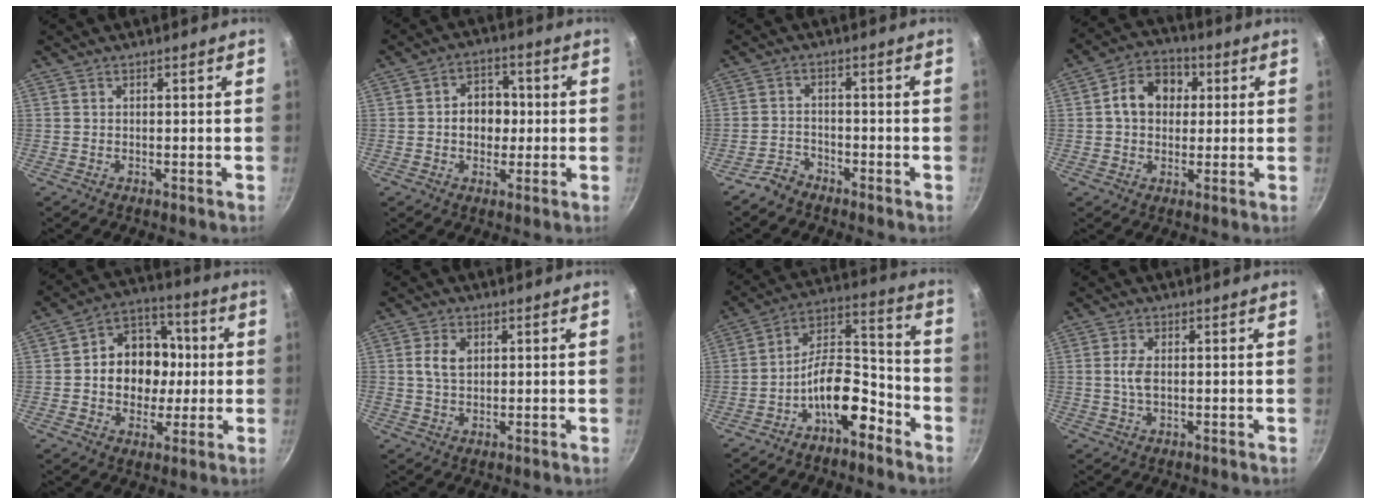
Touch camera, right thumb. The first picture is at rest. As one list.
[{"total": 7.6, "force": [0.0, 6.0, 4.6], "torque": [-0.031, 0.013, -0.007]}, {"total": 3.4, "force": [-2.9, 1.6, 0.6], "torque": [-0.005, 0.034, -0.054]}, {"total": 10.1, "force": [1.7, 8.0, 5.9], "torque": [-0.063, 0.018, 0.012]}, {"total": 14.8, "force": [0.2, 12.1, 8.5], "torque": [-0.092, 0.022, -0.006]}, {"total": 4.4, "force": [1.1, 3.0, 3.0], "torque": [-0.047, 0.001, 0.018]}, {"total": 12.7, "force": [-7.0, 5.9, 8.8], "torque": [-0.118, 0.084, -0.125]}, {"total": 3.2, "force": [0.1, 1.6, 2.8], "torque": [-0.059, 0.001, 0.000]}]